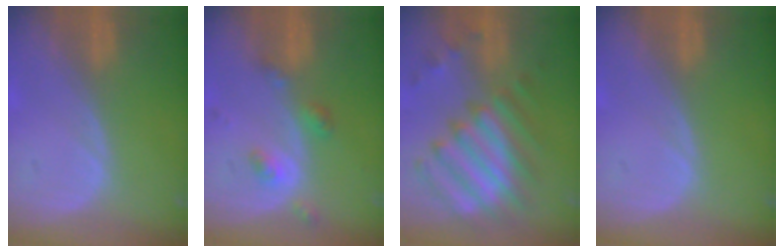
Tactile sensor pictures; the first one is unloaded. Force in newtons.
{"total": 4.4, "press": 4.0, "slide": 2.0}
{"total": 10.7, "press": 10.2, "slide": 3.2}
{"total": 0.0}